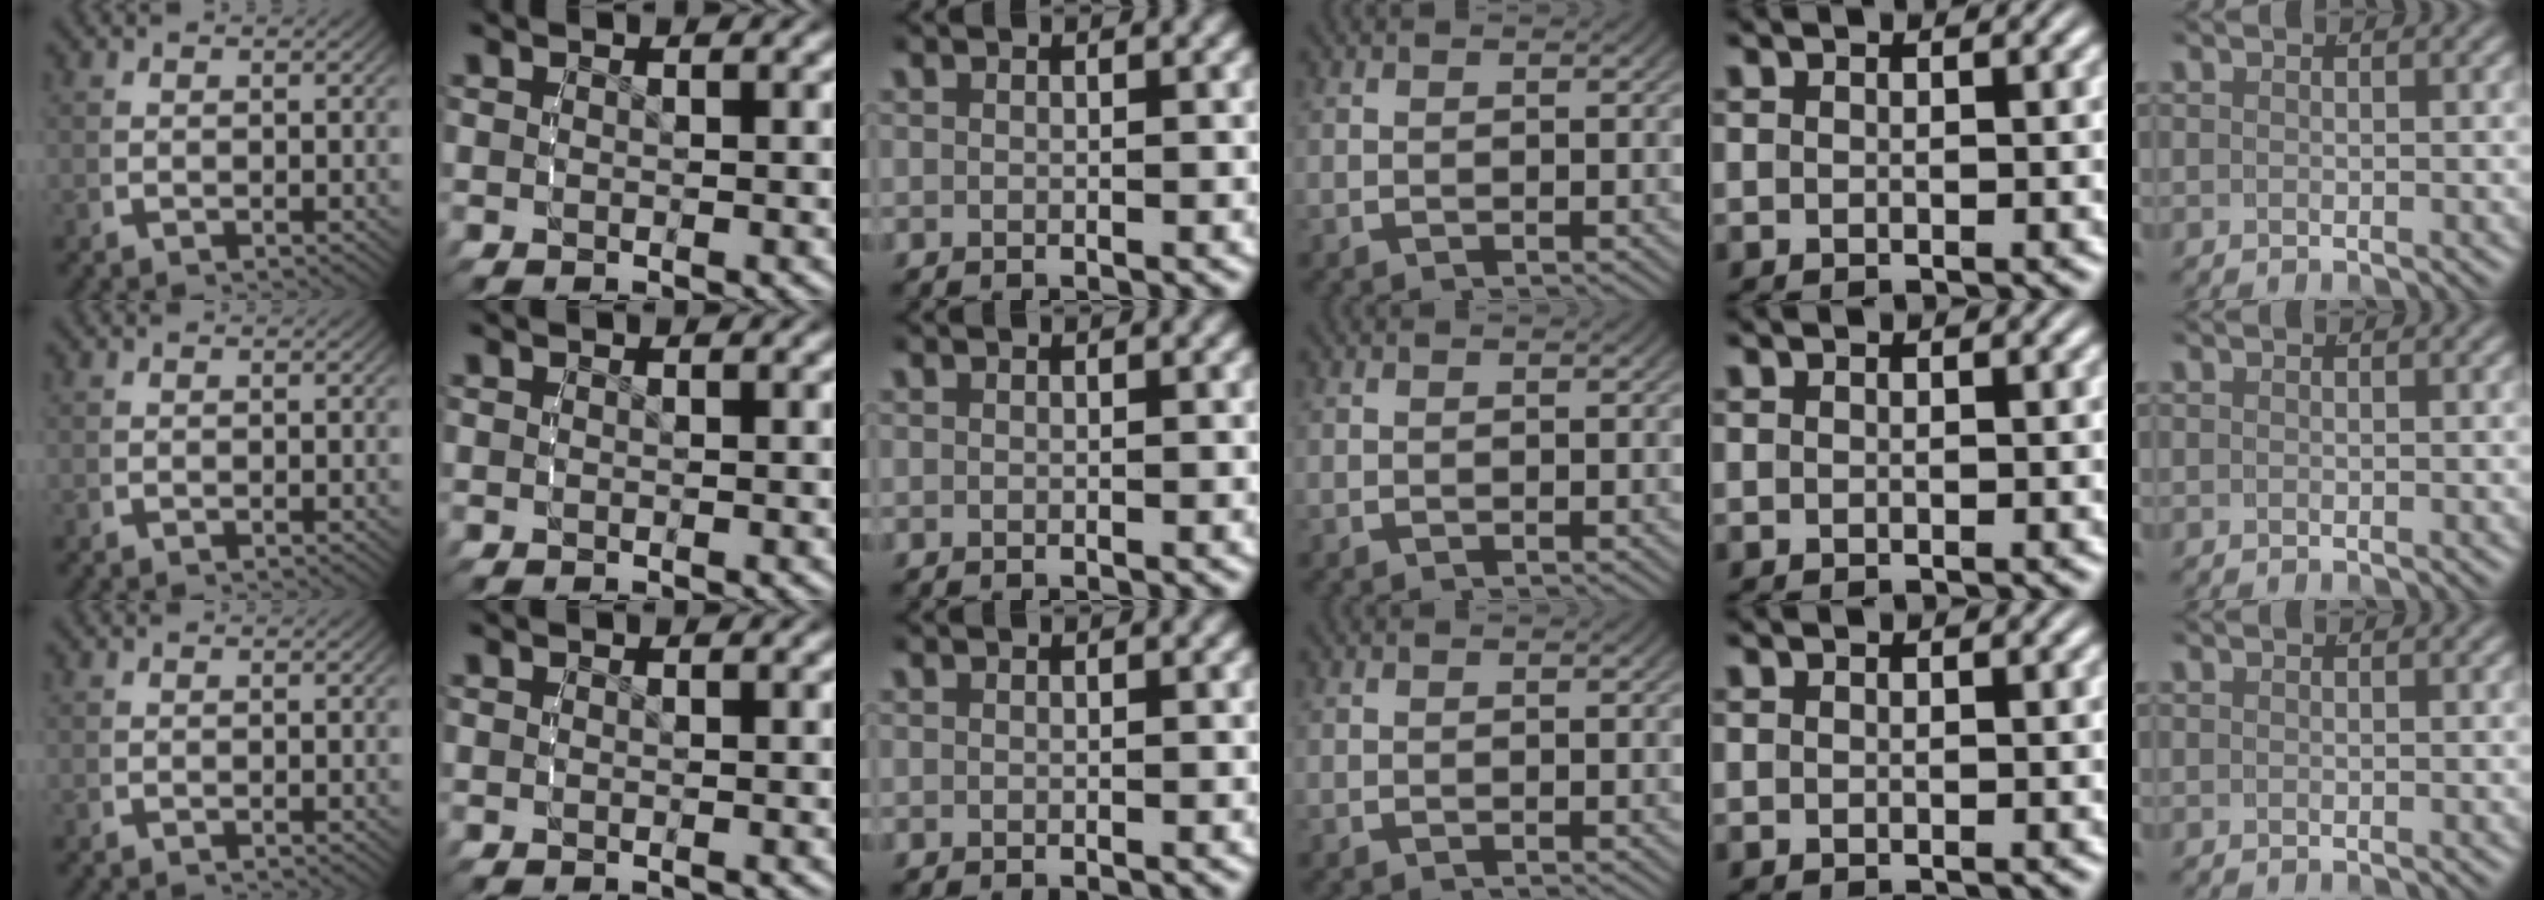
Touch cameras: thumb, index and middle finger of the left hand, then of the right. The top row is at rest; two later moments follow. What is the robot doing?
{"motion": "reach", "object": "sponge"}